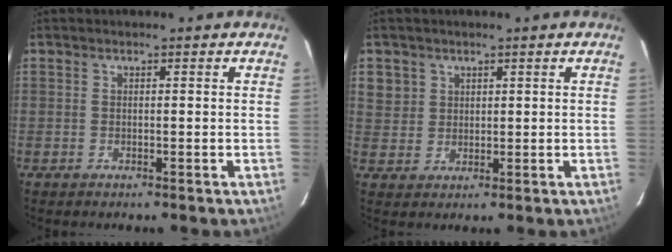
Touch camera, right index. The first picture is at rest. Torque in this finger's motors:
{"motor_torque": [-0.12, 0.05, -0.01, 0.00]}